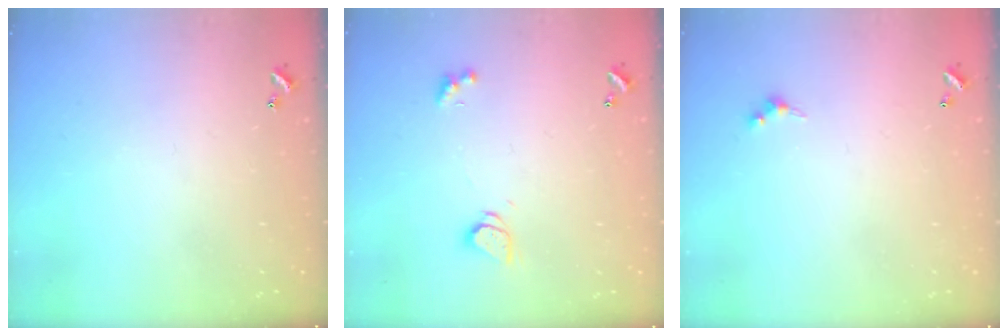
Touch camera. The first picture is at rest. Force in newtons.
{"total": 1.8, "press": 1.8, "slide": 0.4}
{"total": 2.4, "press": 2.3, "slide": 0.5}